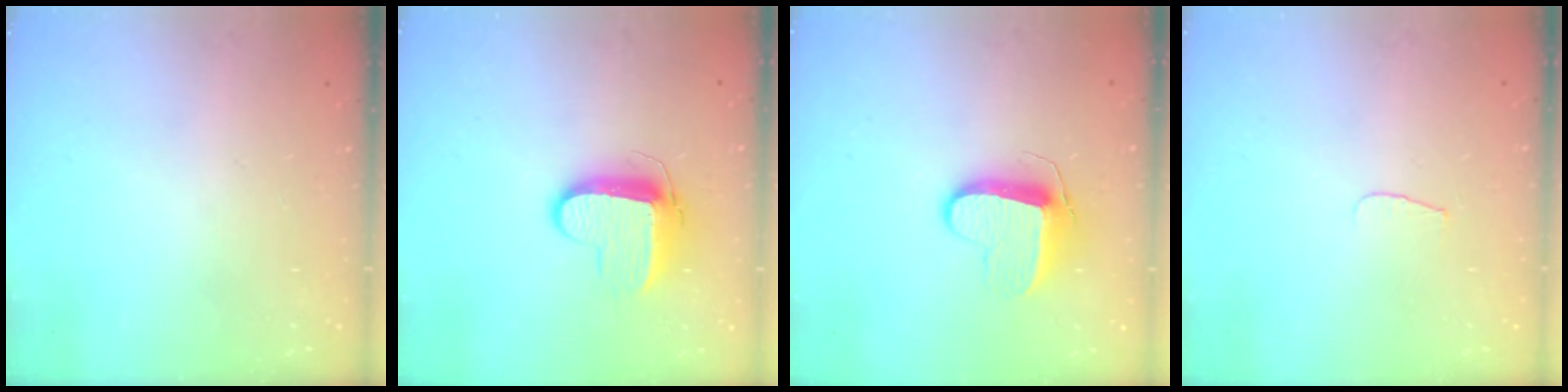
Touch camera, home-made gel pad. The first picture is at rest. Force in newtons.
{"total": 9.6, "press": 9.6, "slide": 0.8}
{"total": 9.2, "press": 9.2, "slide": 0.3}
{"total": 3.6, "press": 3.6, "slide": 0.4}